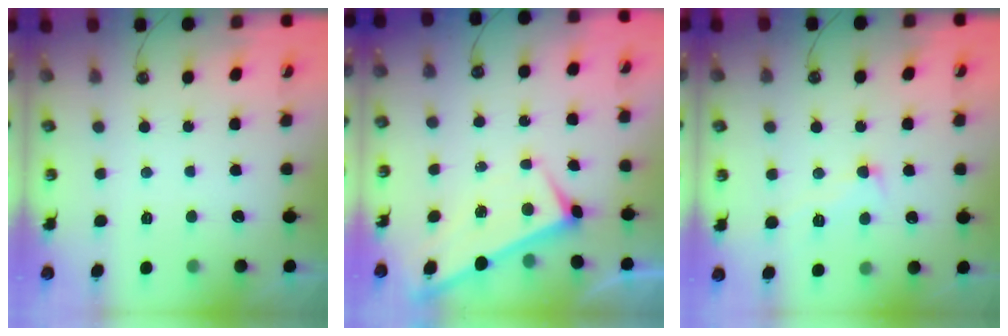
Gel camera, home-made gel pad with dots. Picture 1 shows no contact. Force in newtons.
{"total": 1.7, "press": 1.7, "slide": 0.1}
{"total": 1.7, "press": 1.5, "slide": 0.9}